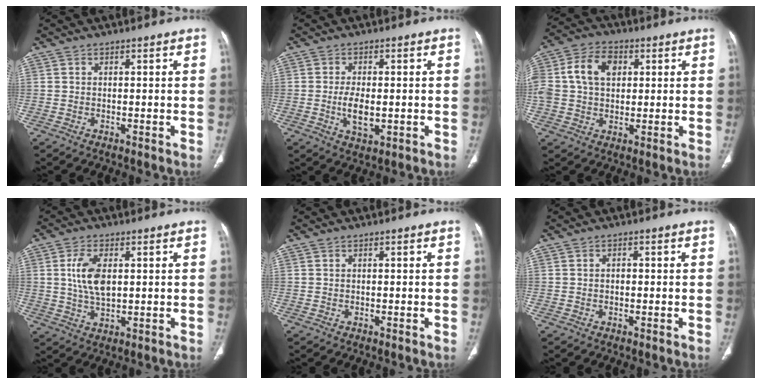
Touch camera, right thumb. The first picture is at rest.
{"total": 5.3, "force": [-0.7, 2.7, 4.5], "torque": [-0.083, -0.006, -0.012]}
{"total": 11.9, "force": [2.5, 8.7, 7.8], "torque": [-0.152, 0.017, 0.042]}
{"total": 7.7, "force": [1.5, 4.1, 6.4], "torque": [-0.124, -0.006, 0.029]}
{"total": 0.0}
{"total": 1.2, "force": [0.0, 0.8, 0.9], "torque": [-0.011, 0.005, -0.002]}